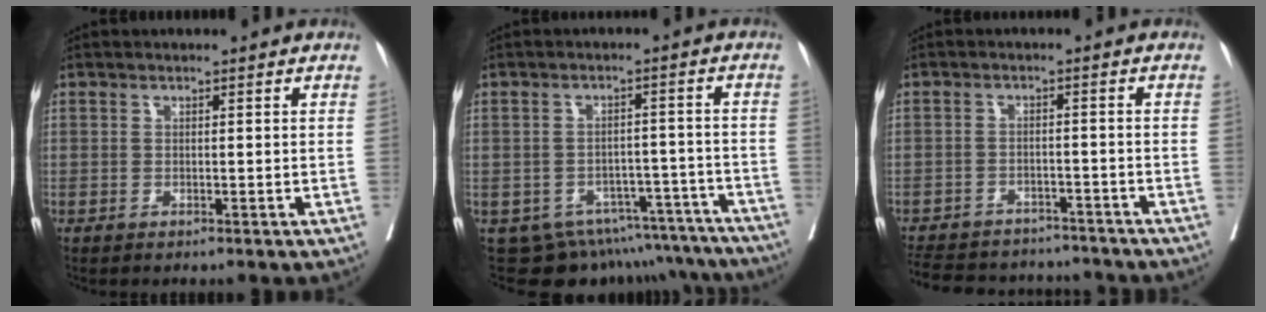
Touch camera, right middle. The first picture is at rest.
{"total": 16.2, "force": [-14.2, 7.2, 2.9], "torque": [-0.025, 0.033, -0.162]}
{"total": 16.1, "force": [-14.4, 5.4, 4.6], "torque": [-0.115, 0.002, -0.192]}